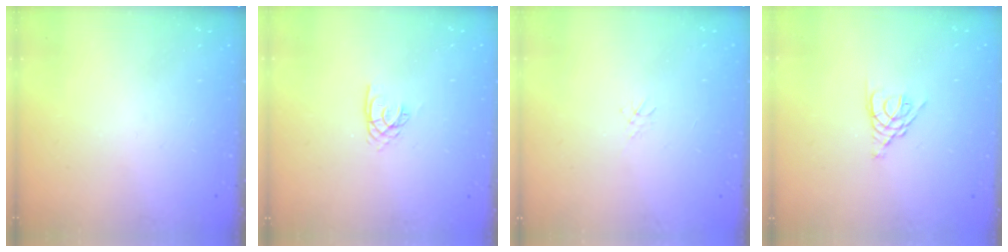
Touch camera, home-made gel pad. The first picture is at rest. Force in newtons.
{"total": 2.1, "press": 2.1, "slide": 0.3}
{"total": 1.2, "press": 1.1, "slide": 0.3}
{"total": 3.3, "press": 3.2, "slide": 0.5}